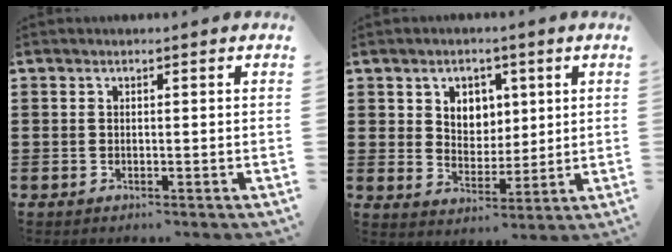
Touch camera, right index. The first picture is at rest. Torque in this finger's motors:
{"motor_torque": [0.13, 0.08, 0.08, 0.03]}